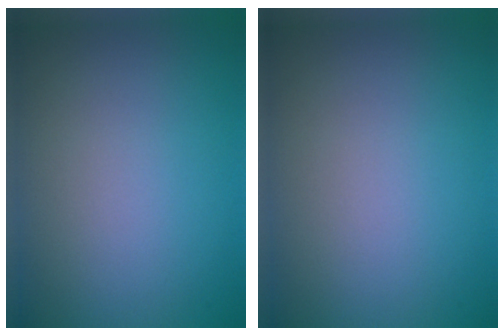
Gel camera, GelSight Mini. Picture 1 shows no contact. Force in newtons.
{"total": 0.0}